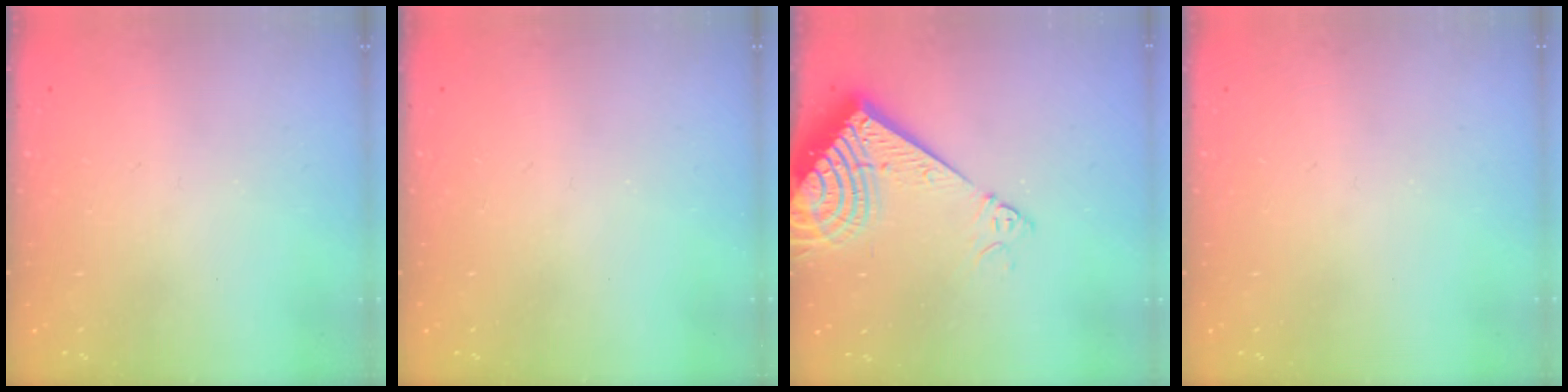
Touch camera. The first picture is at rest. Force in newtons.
{"total": 0.0}
{"total": 14.0, "press": 13.8, "slide": 2.1}
{"total": 0.0}